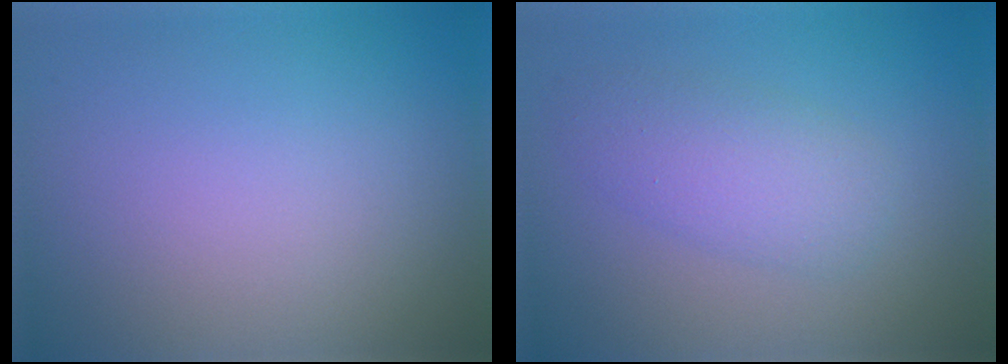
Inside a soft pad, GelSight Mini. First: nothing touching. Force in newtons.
{"total": 3.7, "press": 3.7, "slide": 0.2}